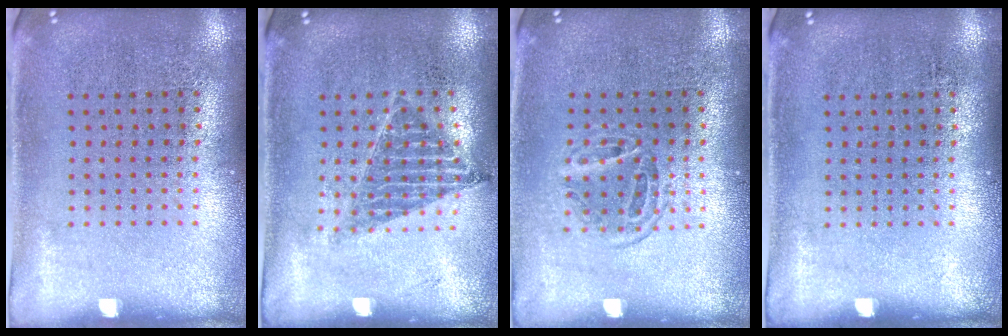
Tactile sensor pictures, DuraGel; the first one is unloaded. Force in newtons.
{"total": 1.0, "press": 0.9, "slide": 0.3}
{"total": 1.3, "press": 1.1, "slide": 0.7}
{"total": 0.0}